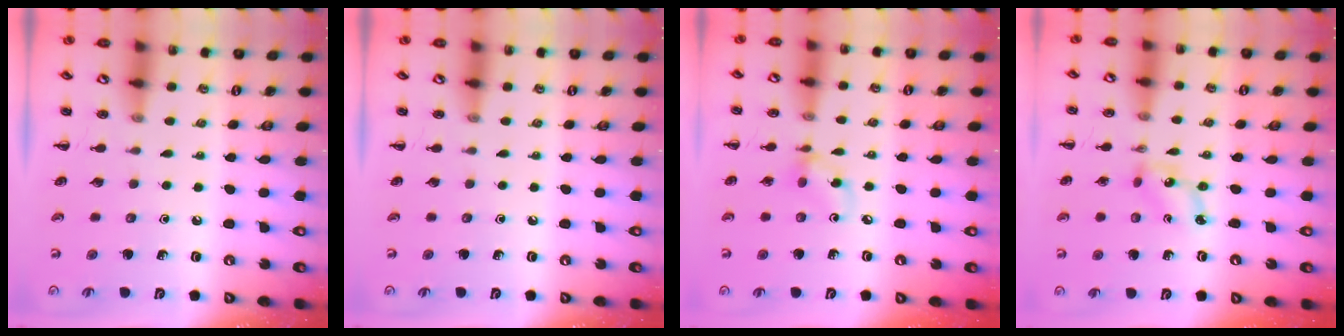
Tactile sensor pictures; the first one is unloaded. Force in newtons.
{"total": 0.0}
{"total": 6.6, "press": 6.6, "slide": 0.6}
{"total": 3.3, "press": 3.2, "slide": 0.8}